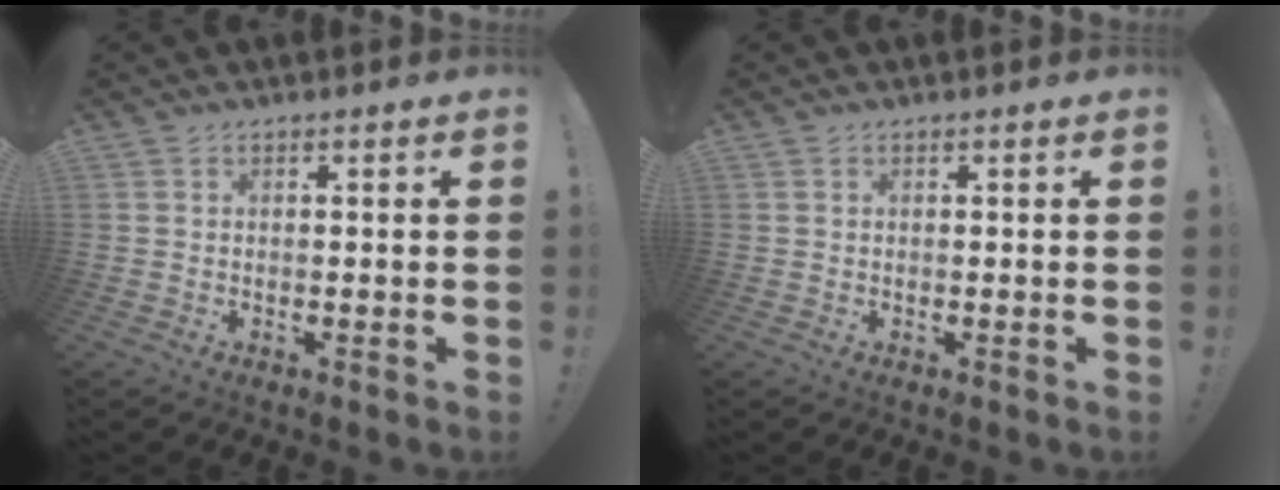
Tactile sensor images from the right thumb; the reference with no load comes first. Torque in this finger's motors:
{"motor_torque": [0.01, 0.20, -0.01, 0.00, 0.00]}